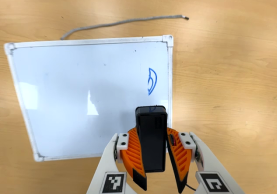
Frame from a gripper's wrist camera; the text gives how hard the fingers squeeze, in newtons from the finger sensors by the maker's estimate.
{"total": 12.7, "left": 11.3, "right": 14.1}